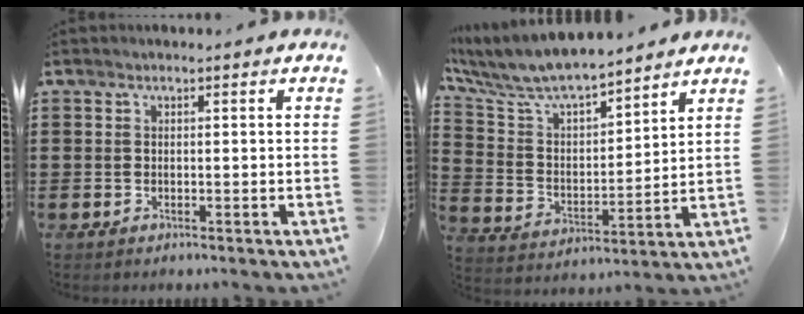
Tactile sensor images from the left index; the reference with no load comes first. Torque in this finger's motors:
{"motor_torque": [0.90, -0.80, 0.42, 0.09]}